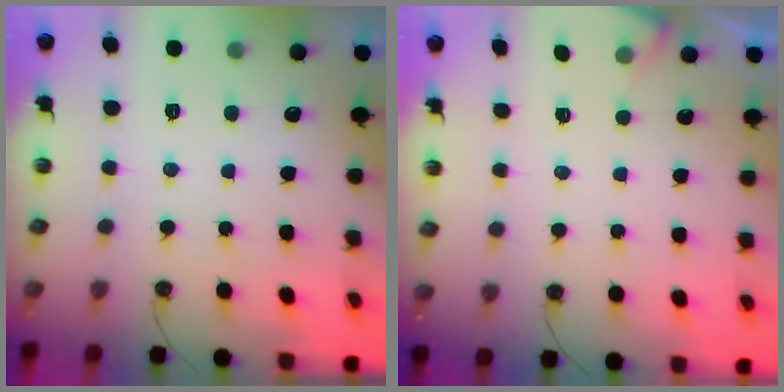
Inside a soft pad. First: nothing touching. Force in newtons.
{"total": 4.1, "press": 4.1, "slide": 0.2}